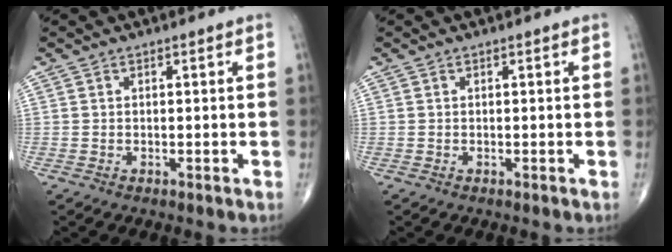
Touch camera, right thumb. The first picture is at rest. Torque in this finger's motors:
{"motor_torque": [0.00, 0.00, -0.02, 0.02, 0.00]}